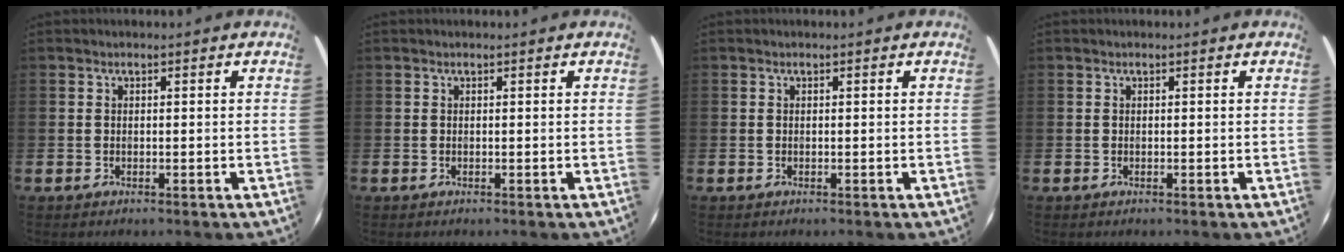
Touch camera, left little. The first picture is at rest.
{"total": 0.0}
{"total": 0.0}
{"total": 0.0}